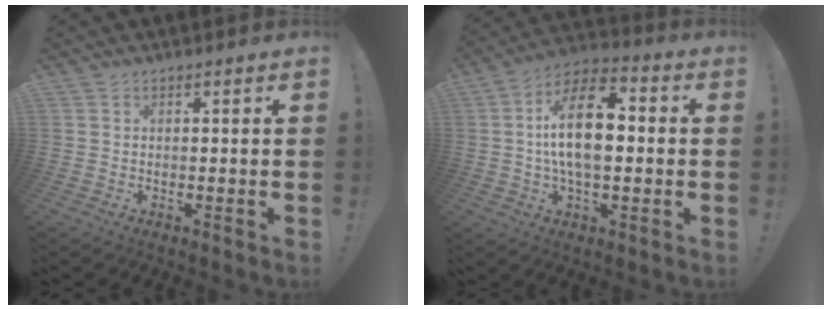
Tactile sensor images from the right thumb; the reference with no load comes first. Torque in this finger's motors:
{"motor_torque": [-0.02, 1.13, 0.70, -0.32, 0.31]}